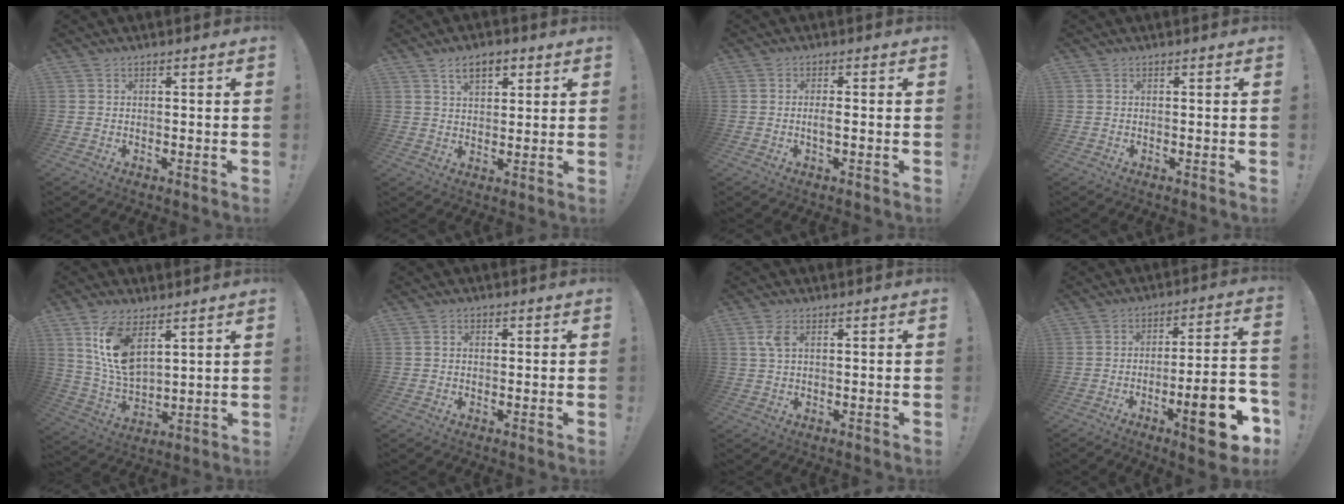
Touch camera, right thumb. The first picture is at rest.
{"total": 7.1, "force": [3.7, 3.9, 4.6], "torque": [-0.072, -0.002, 0.065]}
{"total": 2.1, "force": [-0.5, 0.4, 2.0], "torque": [-0.035, 0.001, -0.009]}
{"total": 0.0}
{"total": 12.5, "force": [7.0, 6.4, 8.2], "torque": [-0.172, -0.027, 0.132]}
{"total": 1.2, "force": [0.1, 1.0, 0.7], "torque": [-0.006, 0.000, 0.001]}
{"total": 3.5, "force": [1.4, 1.6, 2.8], "torque": [-0.052, 0.001, 0.023]}
{"total": 16.5, "force": [-7.7, 3.8, 14.1], "torque": [-0.174, 0.034, -0.114]}